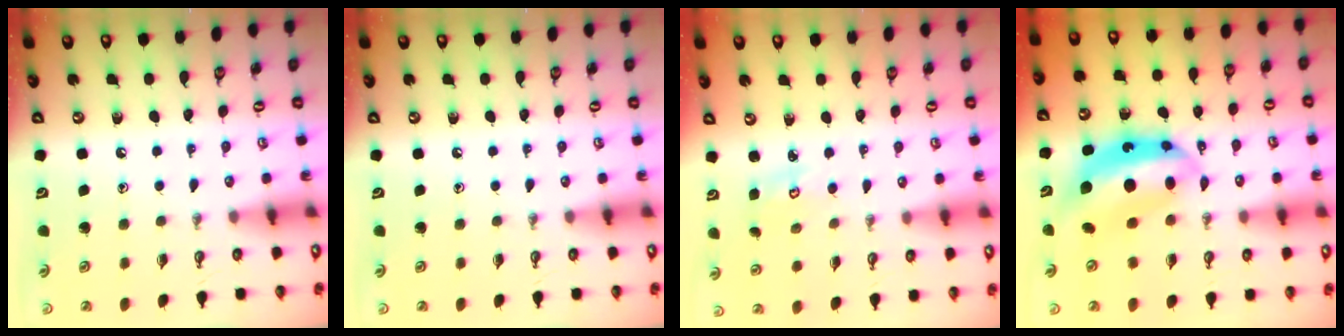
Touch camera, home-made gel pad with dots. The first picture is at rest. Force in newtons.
{"total": 0.0}
{"total": 2.8, "press": 2.8, "slide": 0.3}
{"total": 12.7, "press": 12.6, "slide": 0.9}